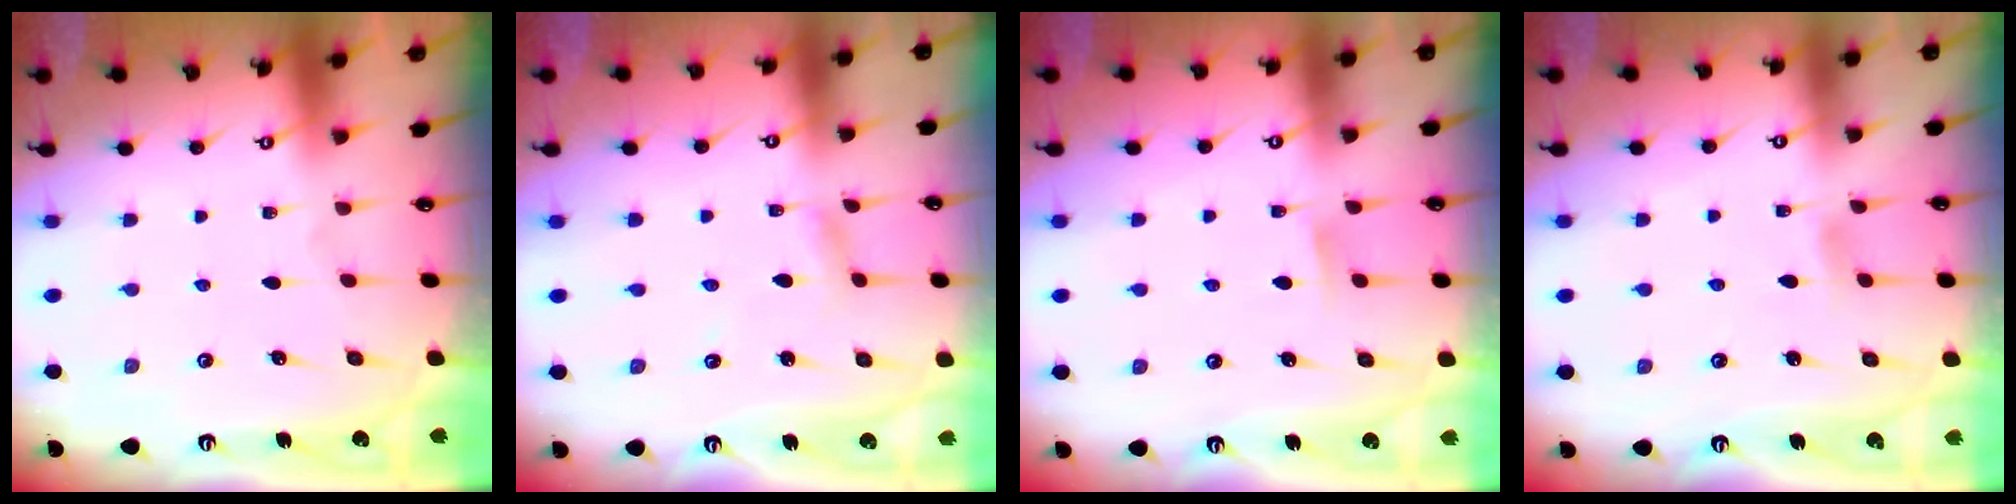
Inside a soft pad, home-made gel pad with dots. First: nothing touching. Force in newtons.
{"total": 2.9, "press": 2.9, "slide": 0.1}
{"total": 3.9, "press": 3.9, "slide": 0.6}
{"total": 3.6, "press": 3.6, "slide": 0.4}